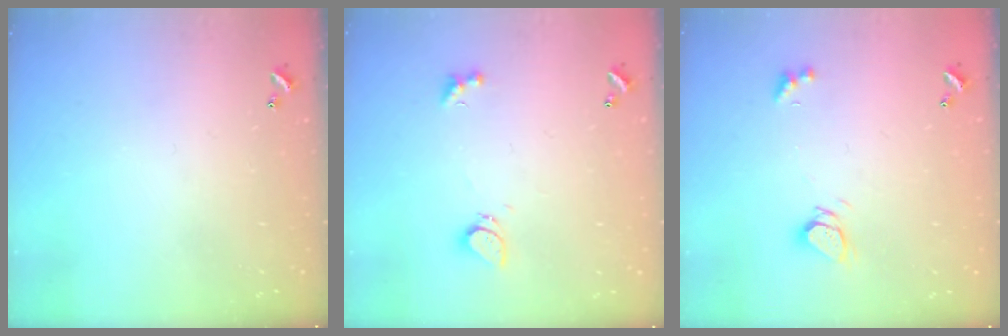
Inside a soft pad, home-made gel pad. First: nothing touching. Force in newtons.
{"total": 2.4, "press": 2.4, "slide": 0.5}
{"total": 2.9, "press": 2.9, "slide": 0.2}